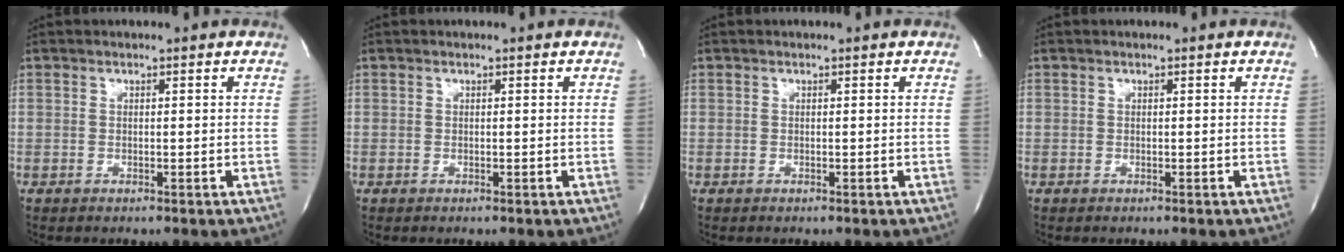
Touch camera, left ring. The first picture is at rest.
{"total": 0.0}
{"total": 0.0}
{"total": 0.0}